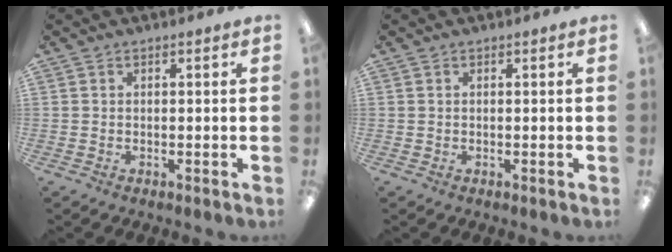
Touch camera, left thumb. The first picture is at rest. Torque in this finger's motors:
{"motor_torque": [0.00, 0.00, -0.04, 0.04, 0.00]}